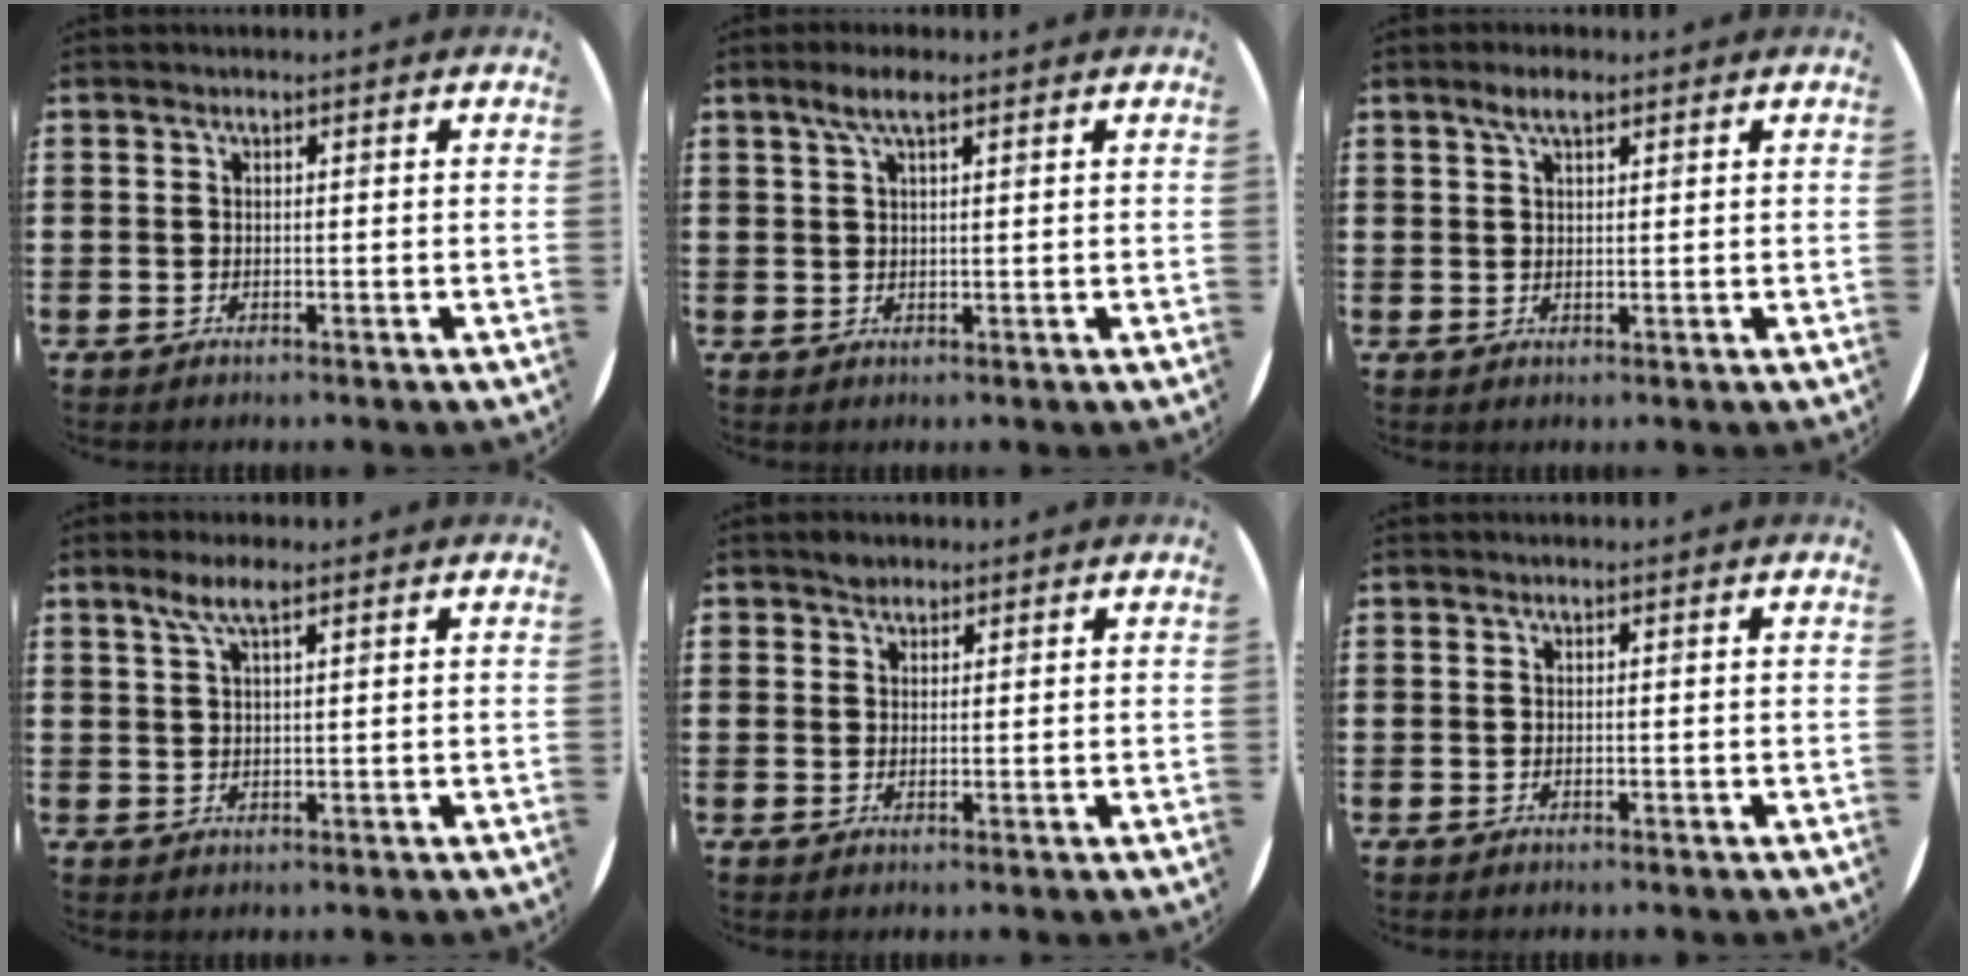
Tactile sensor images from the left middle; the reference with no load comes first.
{"total": 3.4, "force": [2.1, 0.7, 2.5], "torque": [-0.053, 0.007, 0.036]}
{"total": 2.8, "force": [1.9, 0.9, 1.8], "torque": [-0.030, 0.003, 0.033]}
{"total": 3.9, "force": [2.5, 0.9, 2.9], "torque": [-0.062, 0.006, 0.043]}
{"total": 1.5, "force": [1.3, 0.8, 0.1], "torque": [0.005, -0.001, 0.025]}
{"total": 0.0}